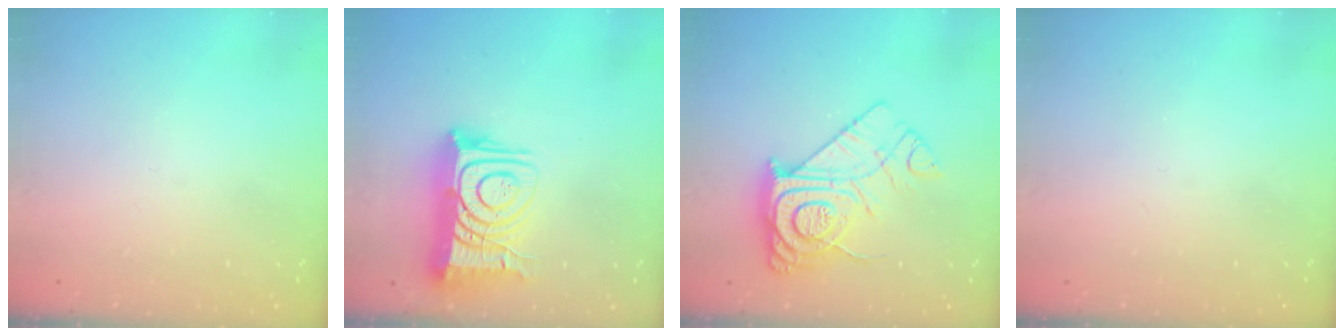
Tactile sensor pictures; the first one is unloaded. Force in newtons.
{"total": 16.5, "press": 16.4, "slide": 1.5}
{"total": 16.4, "press": 16.3, "slide": 1.7}
{"total": 0.0}